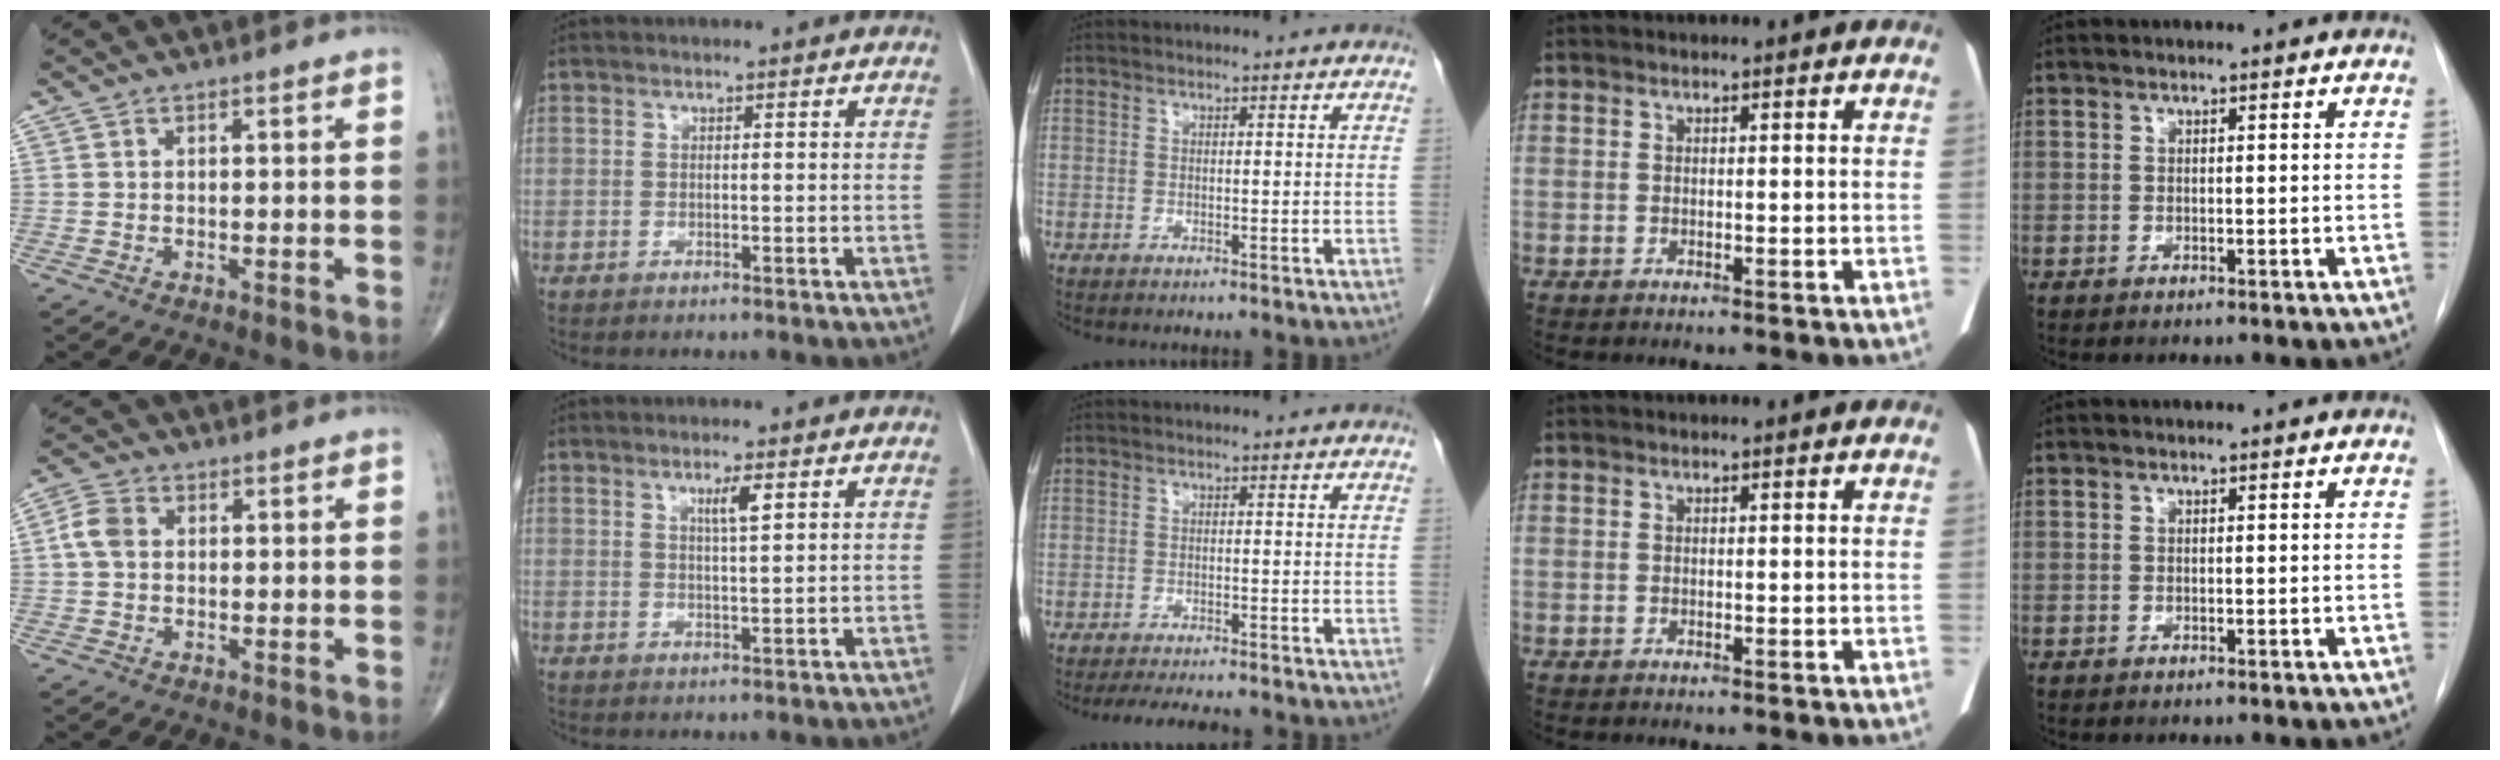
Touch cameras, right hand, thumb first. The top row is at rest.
{"thumb": {"total": 4.3, "force": [0.4, 3.2, 2.8], "torque": [-0.060, 0.012, 0.002]}, "index": {"total": 2.7, "force": [1.3, 0.0, 2.4], "torque": [-0.044, -0.004, 0.023]}, "middle": {"total": 5.8, "force": [-5.2, 0.6, 2.6], "torque": [-0.038, -0.014, -0.077]}}